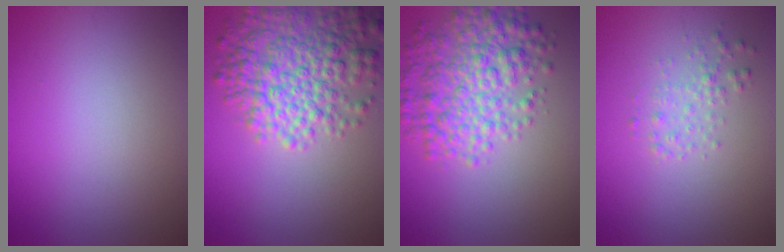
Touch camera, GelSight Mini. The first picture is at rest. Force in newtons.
{"total": 7.4, "press": 7.4, "slide": 0.3}
{"total": 6.4, "press": 6.4, "slide": 0.1}
{"total": 1.6, "press": 1.6, "slide": 0.0}